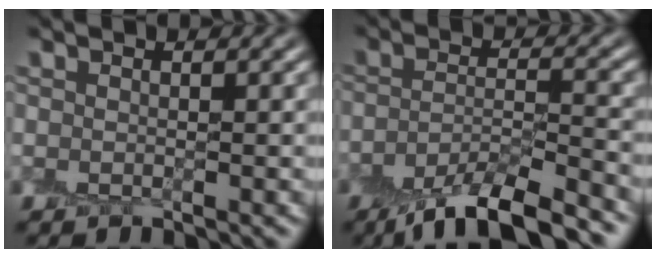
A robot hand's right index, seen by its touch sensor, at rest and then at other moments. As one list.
[{"total": 7.7, "force": [-5.8, 1.9, 4.7], "torque": [-0.071, -0.005, -0.101]}]